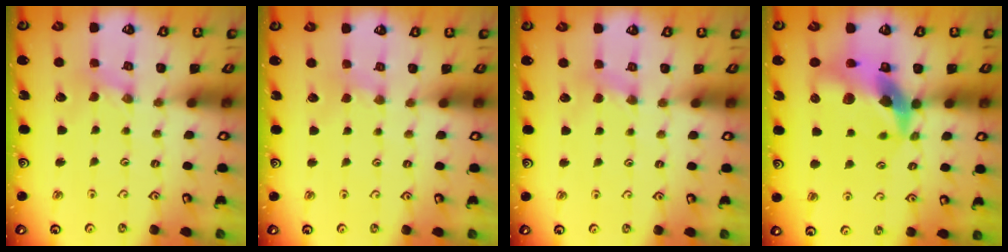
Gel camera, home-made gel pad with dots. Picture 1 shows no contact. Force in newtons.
{"total": 1.2, "press": 1.2, "slide": 0.3}
{"total": 2.9, "press": 2.9, "slide": 0.6}
{"total": 16.0, "press": 15.8, "slide": 2.4}